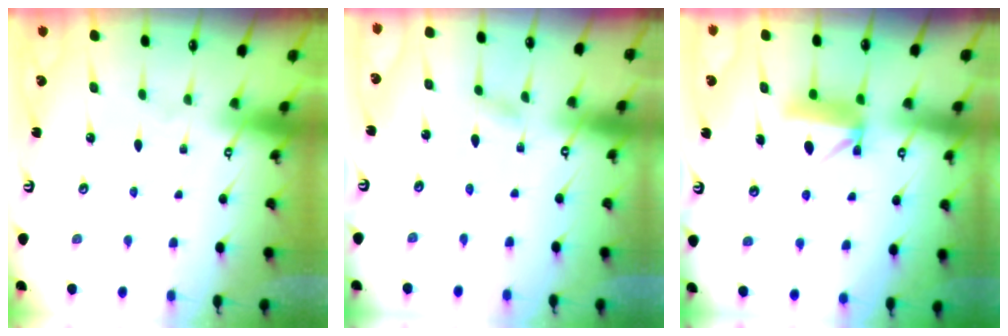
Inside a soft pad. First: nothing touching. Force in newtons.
{"total": 2.1, "press": 2.1, "slide": 0.2}
{"total": 8.3, "press": 8.3, "slide": 0.5}